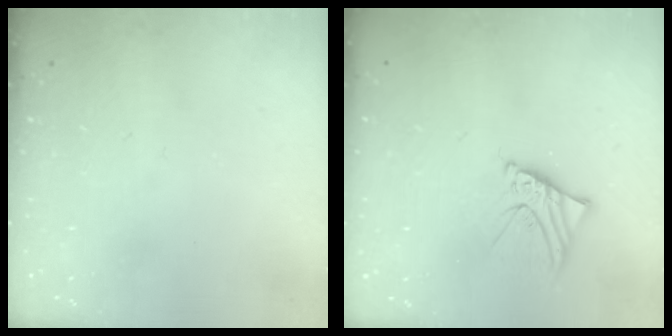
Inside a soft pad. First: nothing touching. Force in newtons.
{"total": 5.8, "press": 5.8, "slide": 0.7}